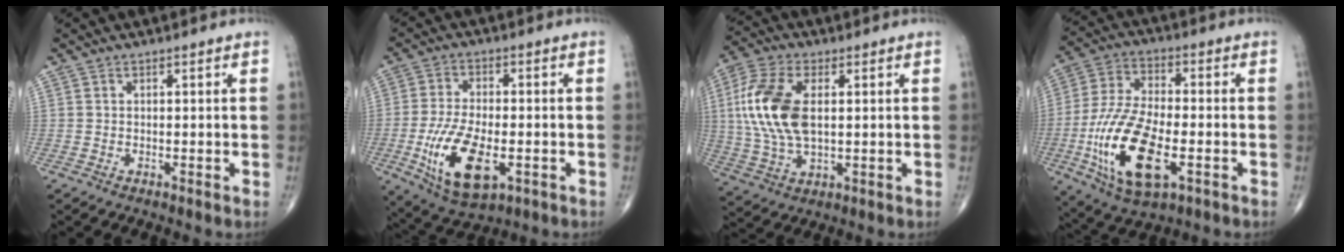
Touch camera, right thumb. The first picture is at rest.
{"total": 14.3, "force": [-4.1, 6.8, 11.9], "torque": [-0.226, -0.002, -0.062]}
{"total": 15.1, "force": [2.0, 8.1, 12.6], "torque": [-0.278, 0.002, 0.039]}
{"total": 18.7, "force": [-5.3, 8.4, 15.9], "torque": [-0.320, 0.008, -0.090]}